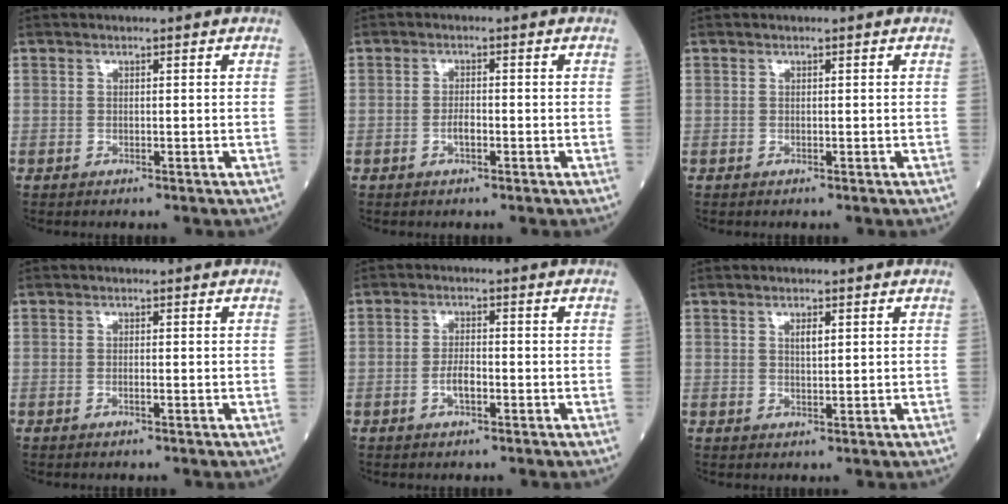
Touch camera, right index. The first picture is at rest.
{"total": 1.8, "force": [-0.7, 0.6, 1.5], "torque": [-0.029, 0.003, -0.011]}
{"total": 0.0}
{"total": 0.5, "force": [-0.2, 0.0, 0.5], "torque": [-0.012, 0.001, -0.002]}
{"total": 2.9, "force": [-1.1, 1.0, 2.5], "torque": [-0.050, 0.003, -0.019]}
{"total": 1.6, "force": [0.7, 0.5, 1.4], "torque": [-0.020, -0.001, 0.011]}